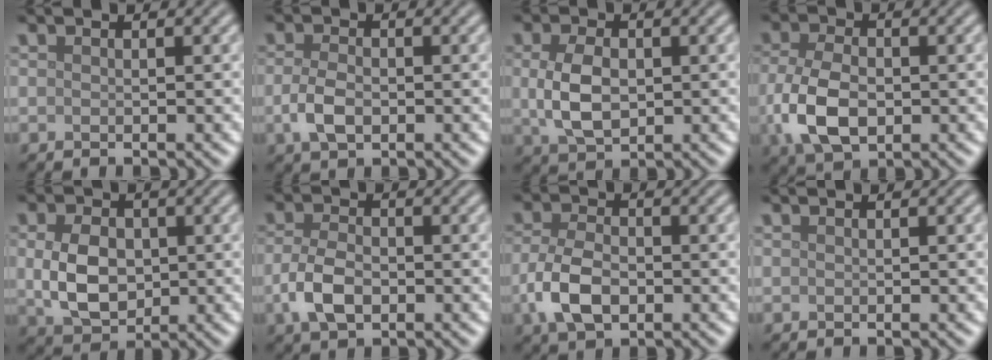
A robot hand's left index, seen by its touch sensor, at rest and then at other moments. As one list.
[{"total": 2.8, "force": [-0.7, 1.6, 2.2], "torque": [-0.046, -0.002, -0.014]}, {"total": 4.4, "force": [0.1, 2.8, 3.4], "torque": [-0.077, 0.001, 0.003]}, {"total": 6.0, "force": [-1.2, 3.8, 4.5], "torque": [-0.107, -0.008, -0.023]}, {"total": 5.3, "force": [0.0, 3.8, 3.7], "torque": [-0.078, -0.003, 0.004]}, {"total": 3.8, "force": [-1.1, 2.2, 2.8], "torque": [-0.063, -0.003, -0.026]}, {"total": 4.8, "force": [-1.5, 2.9, 3.5], "torque": [-0.079, -0.004, -0.034]}, {"total": 0.0}]